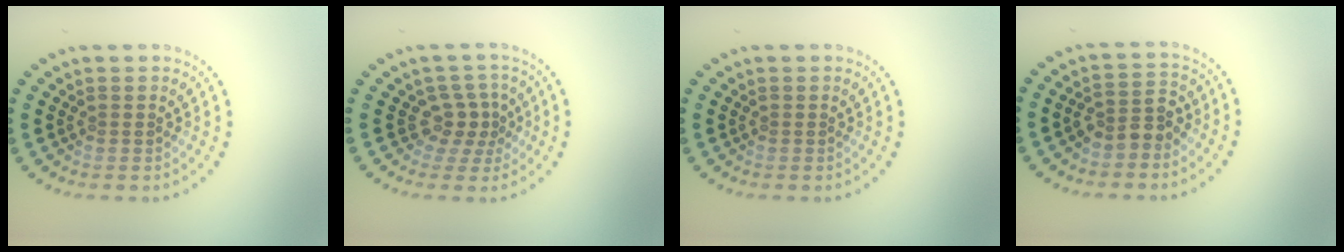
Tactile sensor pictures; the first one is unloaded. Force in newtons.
{"total": 2.6, "press": 1.8, "slide": 1.8}
{"total": 0.0}
{"total": 2.6, "press": 2.4, "slide": 1.0}